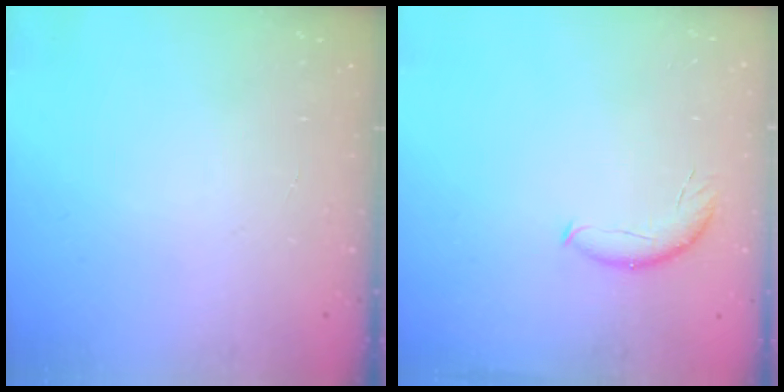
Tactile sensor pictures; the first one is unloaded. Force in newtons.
{"total": 6.8, "press": 6.8, "slide": 0.5}